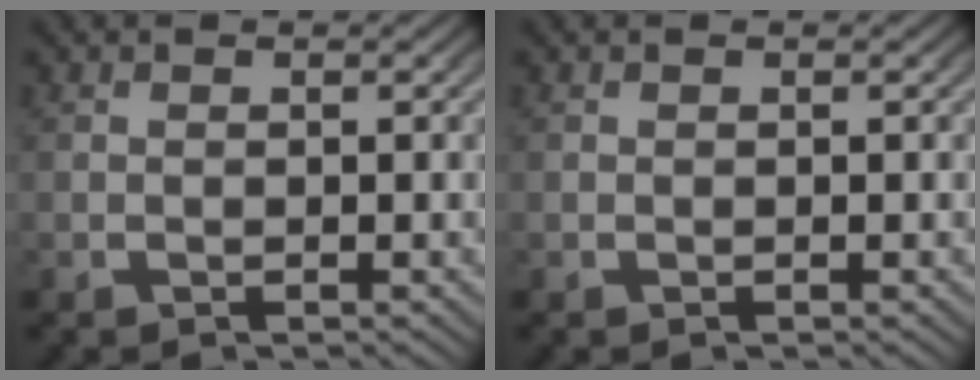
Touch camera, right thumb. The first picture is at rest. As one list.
[{"total": 0.0}]